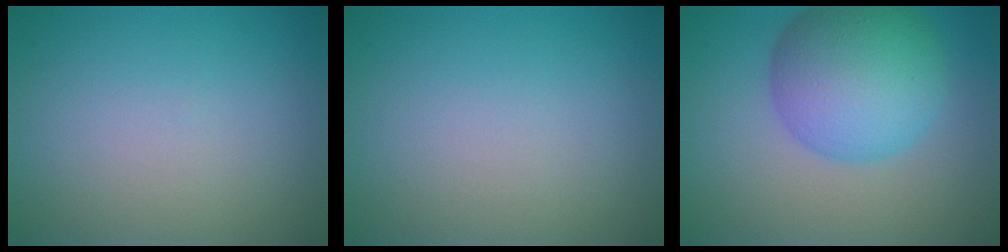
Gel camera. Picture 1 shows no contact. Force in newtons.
{"total": 0.0}
{"total": 8.7, "press": 8.7, "slide": 0.2}